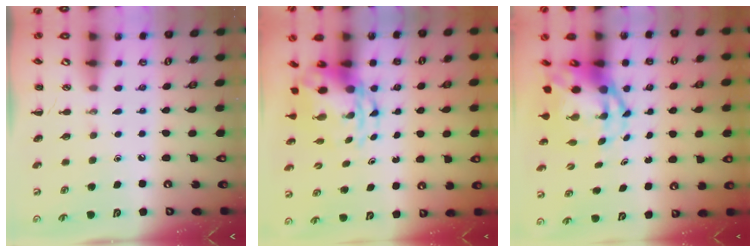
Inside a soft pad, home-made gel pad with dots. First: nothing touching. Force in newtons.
{"total": 5.7, "press": 5.5, "slide": 1.5}
{"total": 6.3, "press": 6.1, "slide": 1.7}